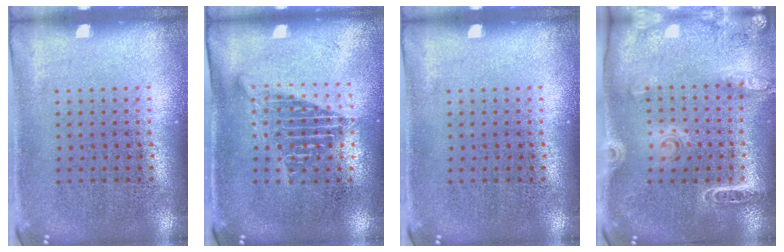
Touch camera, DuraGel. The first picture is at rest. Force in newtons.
{"total": 1.5, "press": 1.3, "slide": 0.8}
{"total": 0.0}
{"total": 1.7, "press": 1.7, "slide": 0.1}